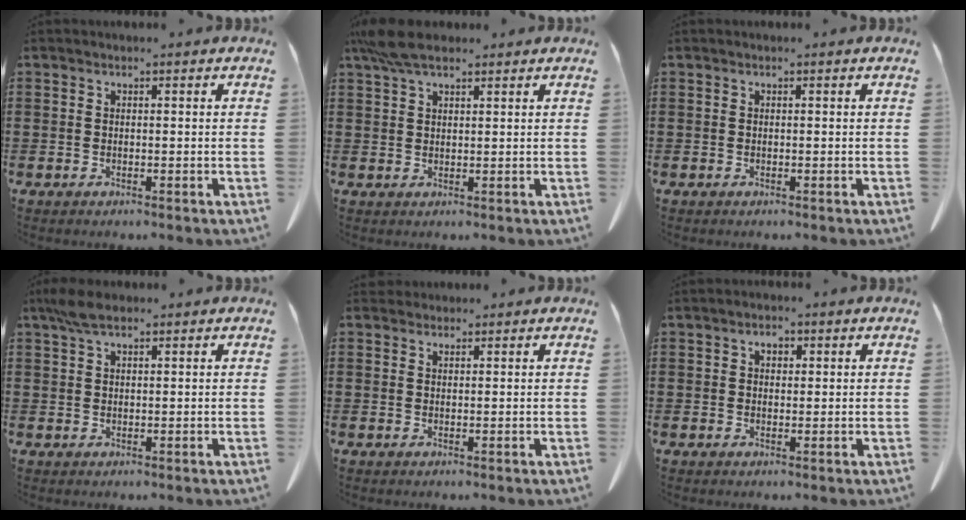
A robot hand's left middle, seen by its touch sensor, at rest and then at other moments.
{"total": 5.5, "force": [4.0, 1.6, 3.4], "torque": [-0.079, 0.000, 0.077]}
{"total": 0.0}
{"total": 3.6, "force": [2.4, 1.3, 2.4], "torque": [-0.054, 0.004, 0.045]}
{"total": 1.2, "force": [1.1, 0.4, 0.2], "torque": [-0.007, -0.001, 0.023]}
{"total": 1.9, "force": [0.8, 1.1, 1.3], "torque": [-0.021, 0.002, 0.012]}